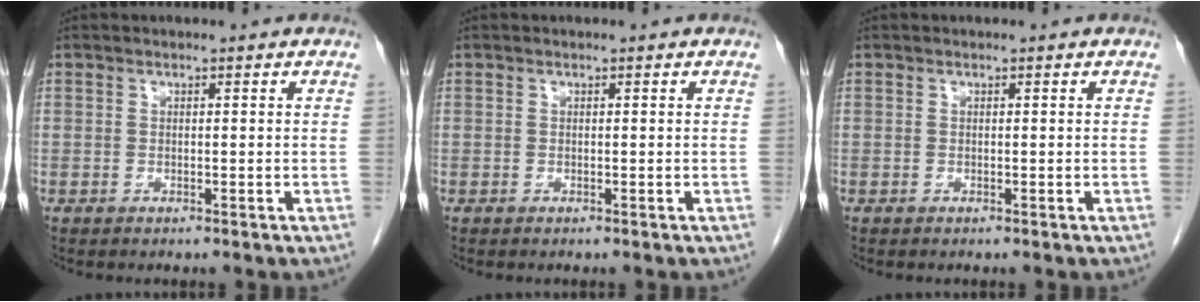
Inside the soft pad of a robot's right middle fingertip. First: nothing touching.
{"total": 0.0}
{"total": 0.0}